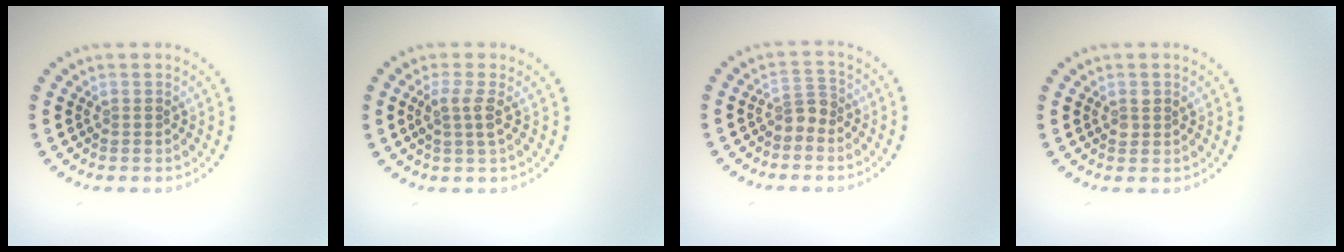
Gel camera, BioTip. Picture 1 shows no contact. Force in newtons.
{"total": 1.9, "press": 1.6, "slide": 1.0}
{"total": 1.9, "press": 1.3, "slide": 1.3}
{"total": 1.0, "press": 0.9, "slide": 0.3}